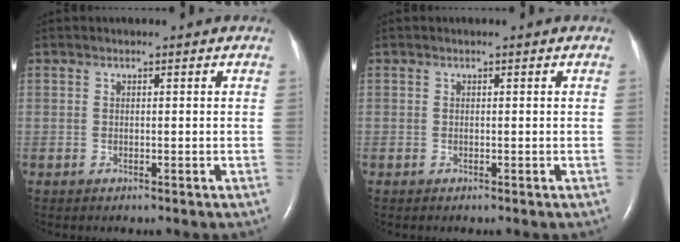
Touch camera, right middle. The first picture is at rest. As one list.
[{"total": 0.0}]